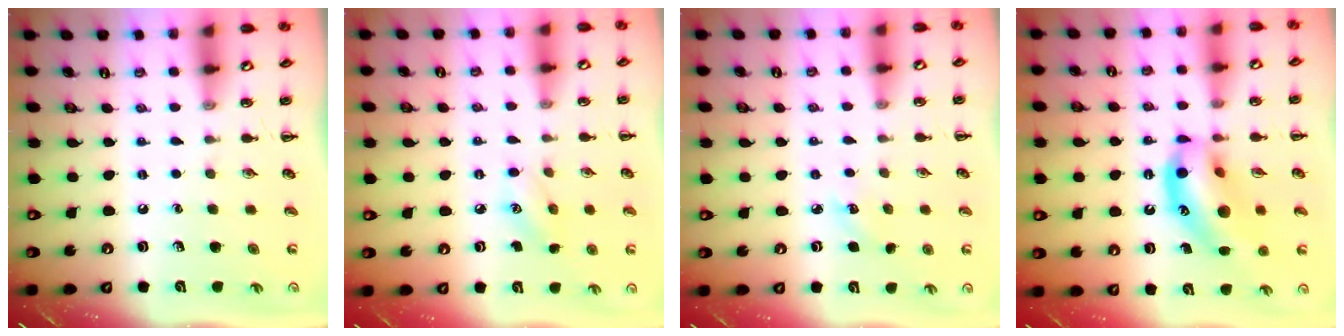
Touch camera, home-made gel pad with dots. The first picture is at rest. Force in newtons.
{"total": 6.4, "press": 6.3, "slide": 1.3}
{"total": 3.7, "press": 3.5, "slide": 1.1}
{"total": 16.4, "press": 15.9, "slide": 4.0}